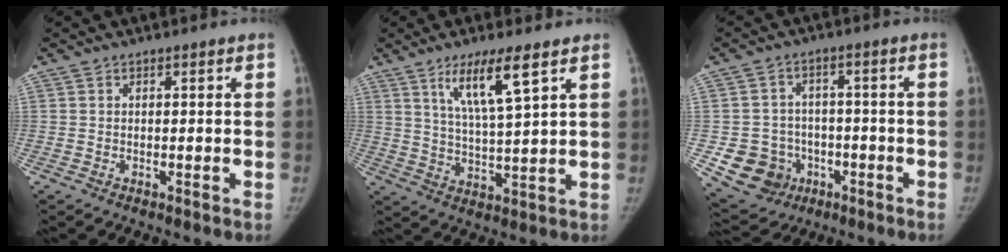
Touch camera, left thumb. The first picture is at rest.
{"total": 9.6, "force": [5.3, 1.1, 7.9], "torque": [-0.147, -0.033, 0.102]}
{"total": 10.6, "force": [-3.4, 9.6, 3.1], "torque": [-0.044, 0.023, -0.040]}